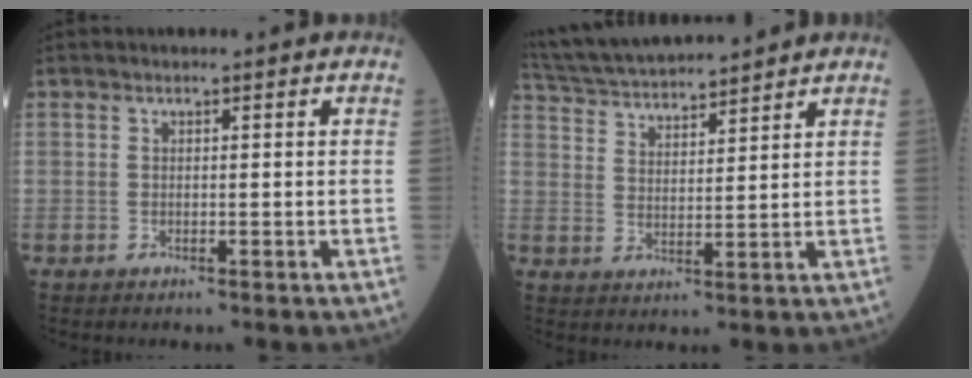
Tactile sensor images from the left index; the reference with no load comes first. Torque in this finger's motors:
{"motor_torque": [-0.16, -0.64, 0.27, 0.07]}